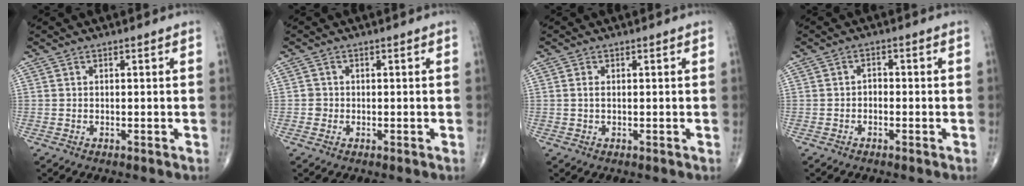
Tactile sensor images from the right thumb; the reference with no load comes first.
{"total": 1.2, "force": [-0.3, 1.2, 0.1], "torque": [0.007, 0.006, -0.007]}
{"total": 1.2, "force": [0.1, 0.6, 1.0], "torque": [-0.023, 0.003, 0.004]}
{"total": 1.6, "force": [-0.6, 1.1, 1.0], "torque": [-0.003, 0.010, -0.016]}